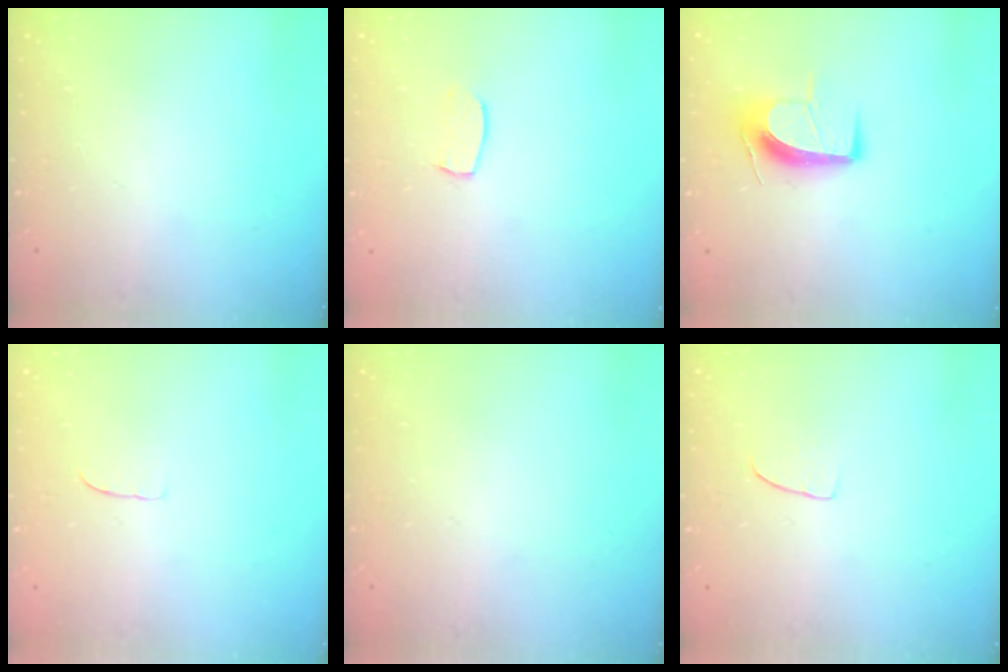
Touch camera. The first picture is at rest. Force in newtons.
{"total": 5.9, "press": 5.9, "slide": 0.3}
{"total": 11.1, "press": 11.1, "slide": 0.5}
{"total": 3.1, "press": 3.1, "slide": 0.2}
{"total": 0.0}
{"total": 4.2, "press": 4.2, "slide": 0.3}